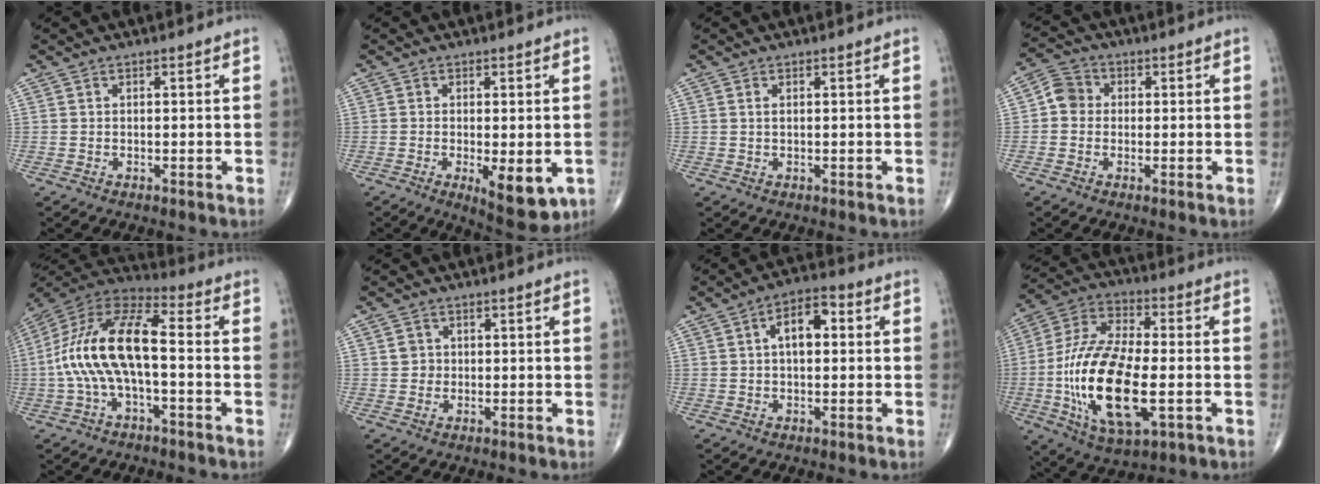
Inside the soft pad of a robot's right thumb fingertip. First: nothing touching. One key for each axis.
{"total": 8.7, "fx": -2.5, "fy": 3.3, "fz": 7.7, "tx": -0.099, "ty": -0.018, "tz": -0.028}
{"total": 0.6, "fx": 0.2, "fy": 0.2, "fz": 0.6, "tx": -0.011, "ty": 0.003, "tz": 0.004}
{"total": 4.7, "fx": -0.1, "fy": 4.2, "fz": 1.9, "tx": -0.018, "ty": 0.012, "tz": -0.013}
{"total": 16.2, "fx": -1.7, "fy": 6.7, "fz": 14.6, "tx": -0.303, "ty": 0.047, "tz": -0.038}
{"total": 2.1, "fx": 0.2, "fy": 2.0, "fz": 0.7, "tx": 0.000, "ty": 0.002, "tz": 0.005}
{"total": 7.3, "fx": 1.2, "fy": 3.9, "fz": 6.1, "tx": -0.086, "ty": 0.021, "tz": 0.009}
{"total": 22.0, "fx": -4.1, "fy": 9.6, "fz": 19.3, "tx": -0.390, "ty": 0.007, "tz": -0.064}